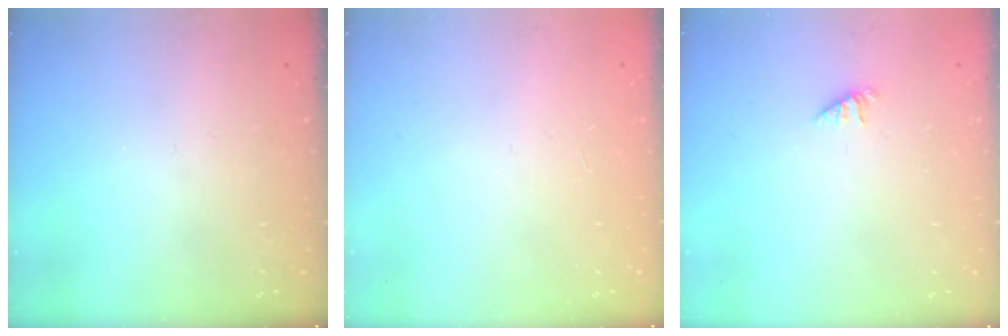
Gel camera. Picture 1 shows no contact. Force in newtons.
{"total": 0.0}
{"total": 0.0}